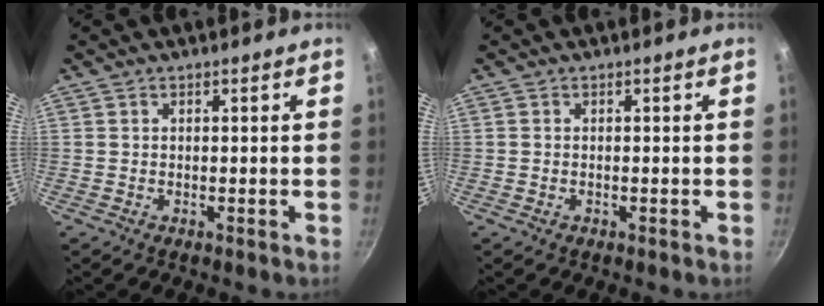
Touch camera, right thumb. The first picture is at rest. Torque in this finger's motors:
{"motor_torque": [-0.26, 0.00, -0.18, 0.13, -0.01]}